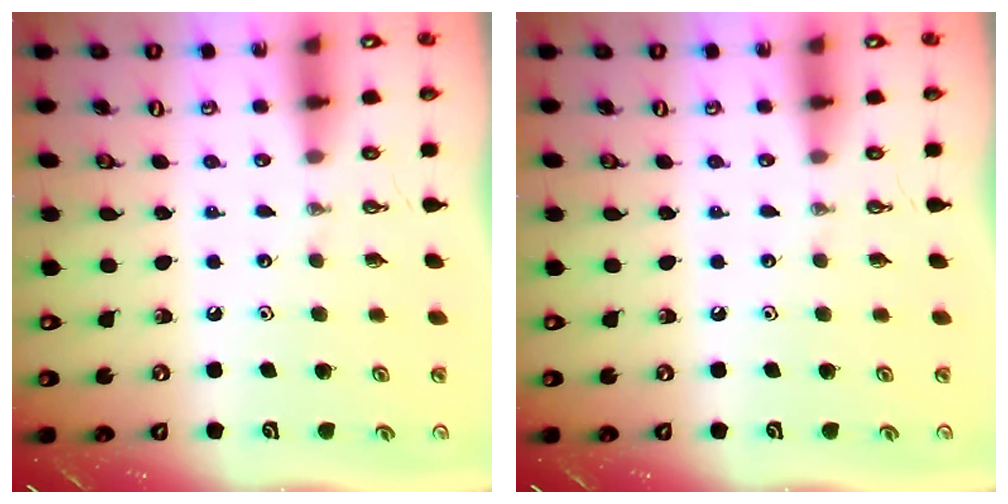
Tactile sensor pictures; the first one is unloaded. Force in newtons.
{"total": 0.0}